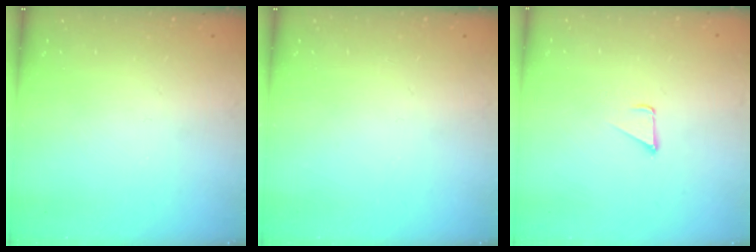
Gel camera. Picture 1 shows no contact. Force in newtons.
{"total": 0.0}
{"total": 2.3, "press": 2.3, "slide": 0.2}